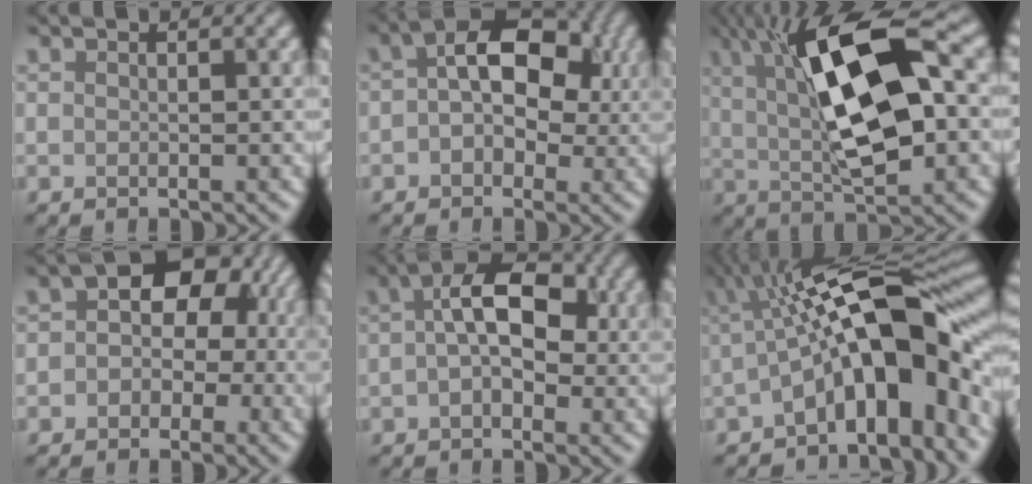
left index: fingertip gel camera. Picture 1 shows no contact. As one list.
[{"total": 9.2, "force": [1.6, 5.7, 7.1], "torque": [-0.093, 0.024, 0.009]}, {"total": 14.1, "force": [3.0, 5.1, 12.8], "torque": [-0.213, 0.010, 0.040]}, {"total": 6.6, "force": [0.5, 5.1, 4.3], "torque": [-0.018, 0.014, -0.019]}, {"total": 7.0, "force": [0.7, 4.0, 5.7], "torque": [-0.078, 0.021, -0.005]}, {"total": 12.2, "force": [-1.3, 4.2, 11.4], "torque": [-0.150, 0.022, -0.036]}]